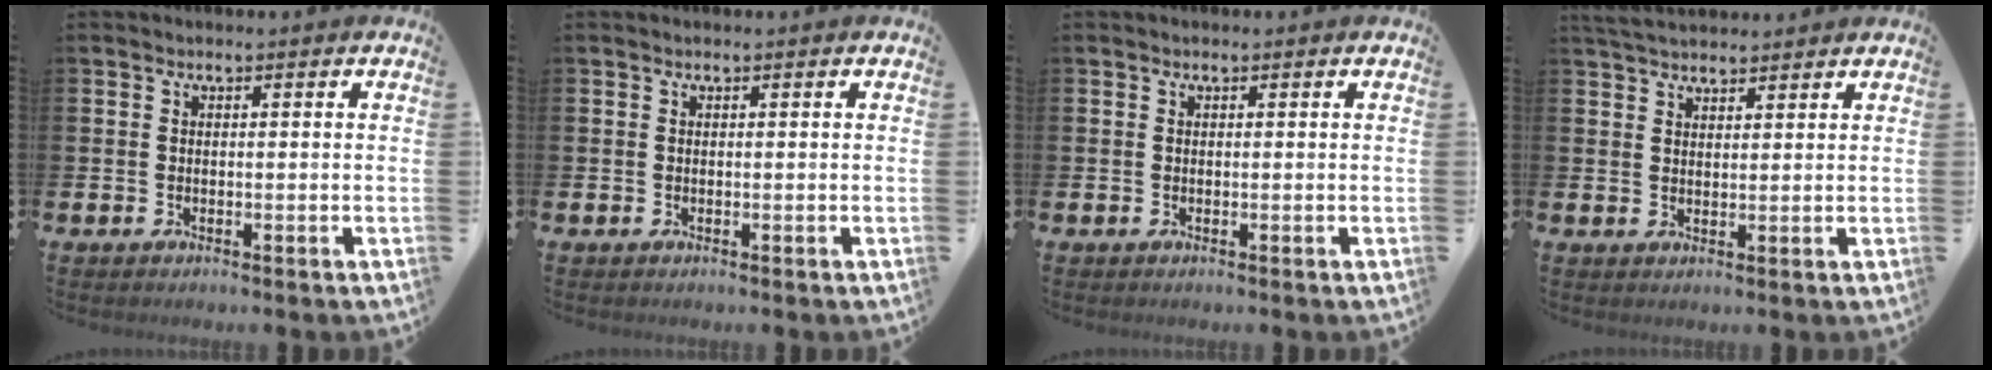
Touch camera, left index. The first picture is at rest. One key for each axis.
{"total": 0.0}
{"total": 0.0}
{"total": 3.9, "fx": 3.7, "fy": 0.8, "fz": 0.7, "tx": -0.019, "ty": -0.012, "tz": 0.070}